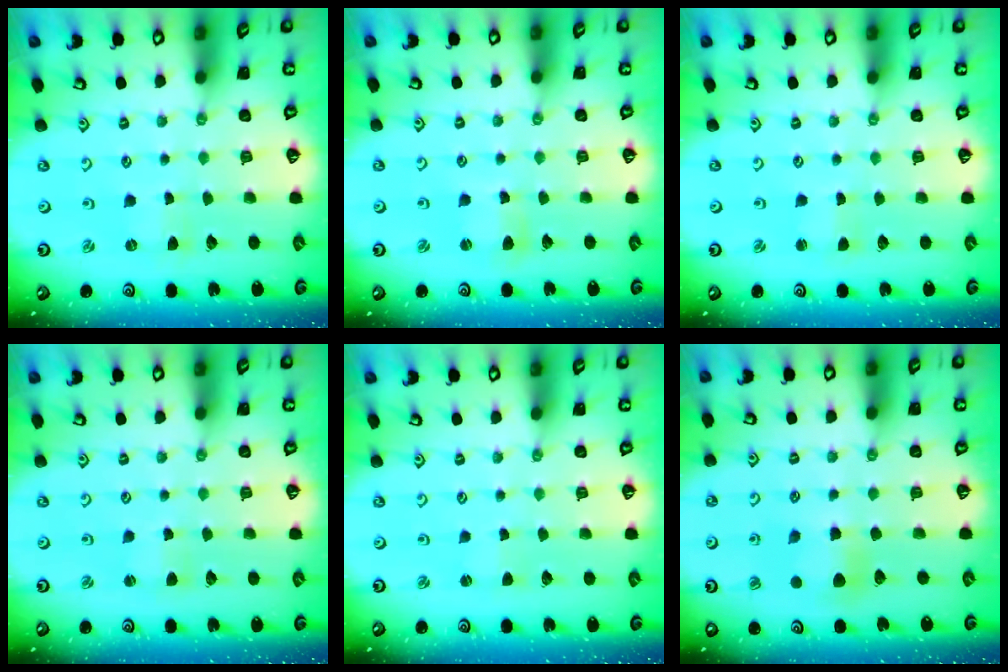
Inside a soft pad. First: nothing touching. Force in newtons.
{"total": 2.6, "press": 2.5, "slide": 0.3}
{"total": 1.1, "press": 1.1, "slide": 0.2}
{"total": 2.4, "press": 2.4, "slide": 0.3}
{"total": 1.0, "press": 1.0, "slide": 0.2}
{"total": 5.7, "press": 5.7, "slide": 0.6}